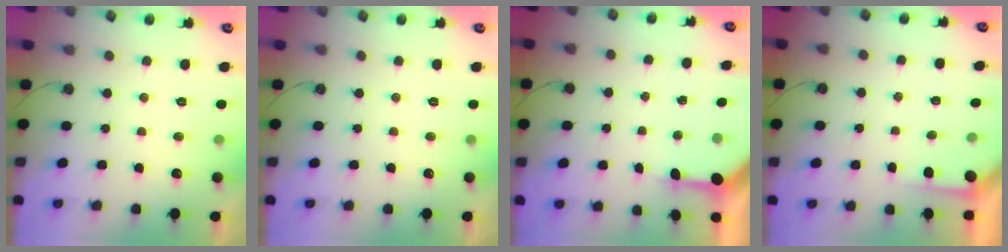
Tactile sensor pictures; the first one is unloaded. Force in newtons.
{"total": 0.0}
{"total": 3.4, "press": 3.3, "slide": 0.4}
{"total": 1.7, "press": 1.7, "slide": 0.2}